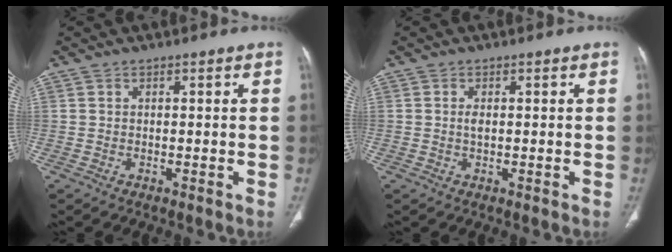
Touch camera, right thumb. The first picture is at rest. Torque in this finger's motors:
{"motor_torque": [0.80, 1.21, 0.57, 0.09, -0.04]}